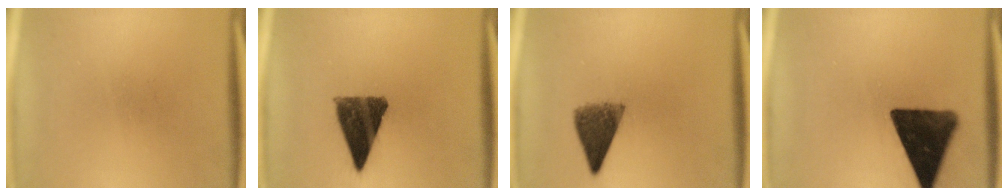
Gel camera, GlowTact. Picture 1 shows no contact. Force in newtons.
{"total": 10.7}
{"total": 6.3}
{"total": 14.5}